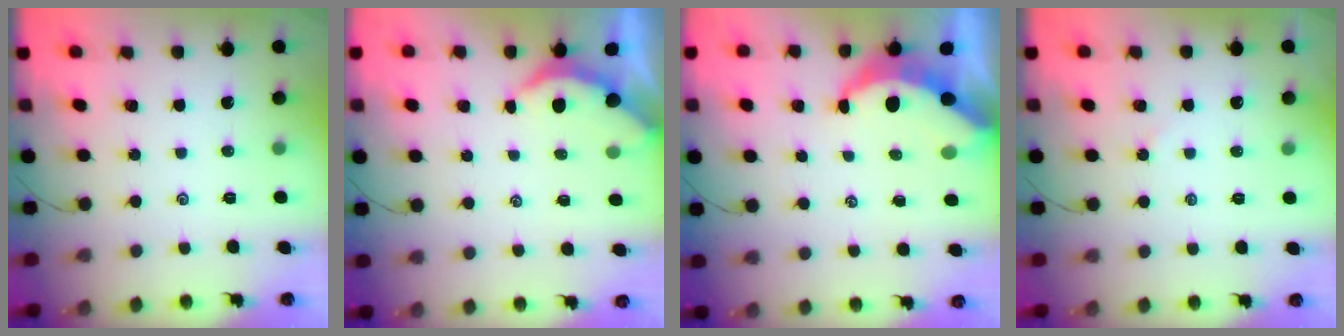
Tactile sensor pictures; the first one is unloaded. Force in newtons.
{"total": 2.2, "press": 2.2, "slide": 0.4}
{"total": 7.0, "press": 6.9, "slide": 0.7}
{"total": 3.0, "press": 2.9, "slide": 0.3}